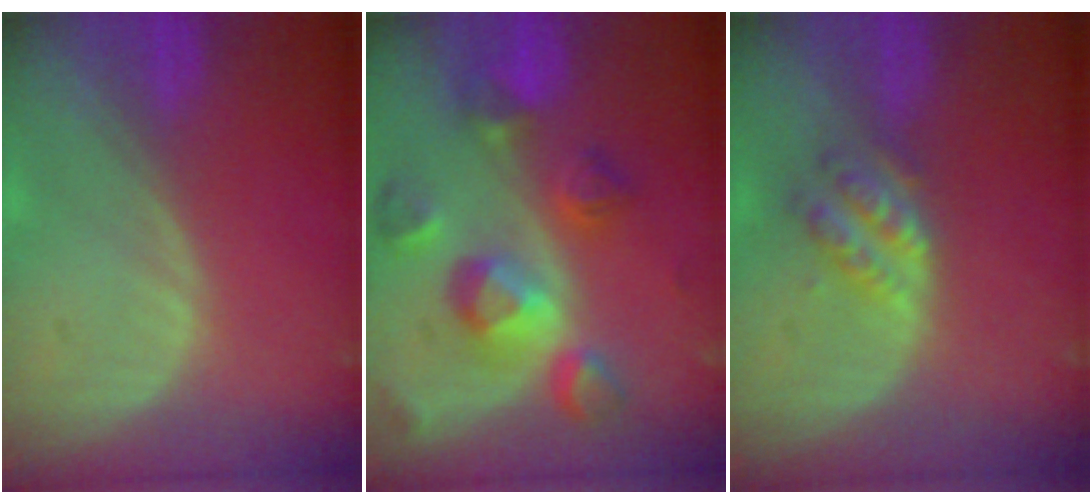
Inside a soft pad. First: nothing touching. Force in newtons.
{"total": 10.4, "press": 9.3, "slide": 4.6}
{"total": 4.7, "press": 4.2, "slide": 2.2}